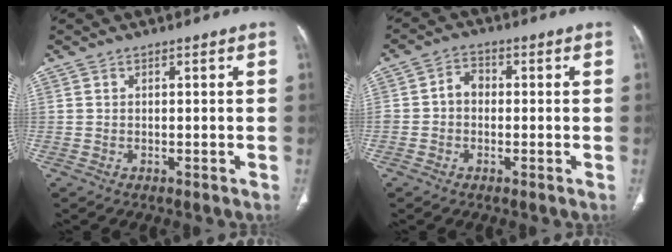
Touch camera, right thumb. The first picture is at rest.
{"total": 3.7, "force": [-0.5, 2.9, 2.1], "torque": [-0.022, 0.015, -0.016]}